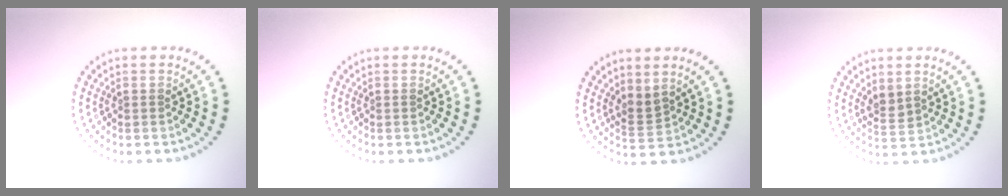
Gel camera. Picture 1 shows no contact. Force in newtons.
{"total": 0.0}
{"total": 1.7, "press": 1.3, "slide": 1.1}
{"total": 1.5, "press": 1.2, "slide": 0.8}